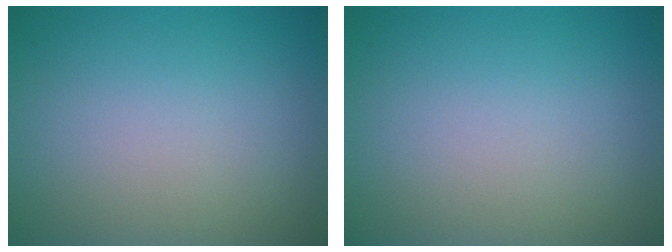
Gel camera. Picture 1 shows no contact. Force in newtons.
{"total": 0.0}